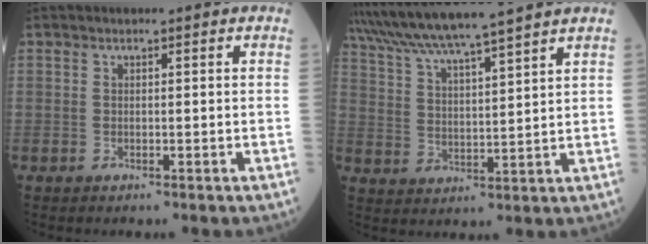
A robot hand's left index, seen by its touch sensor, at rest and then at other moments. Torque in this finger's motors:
{"motor_torque": [1.05, -1.09, 0.72, 0.21]}